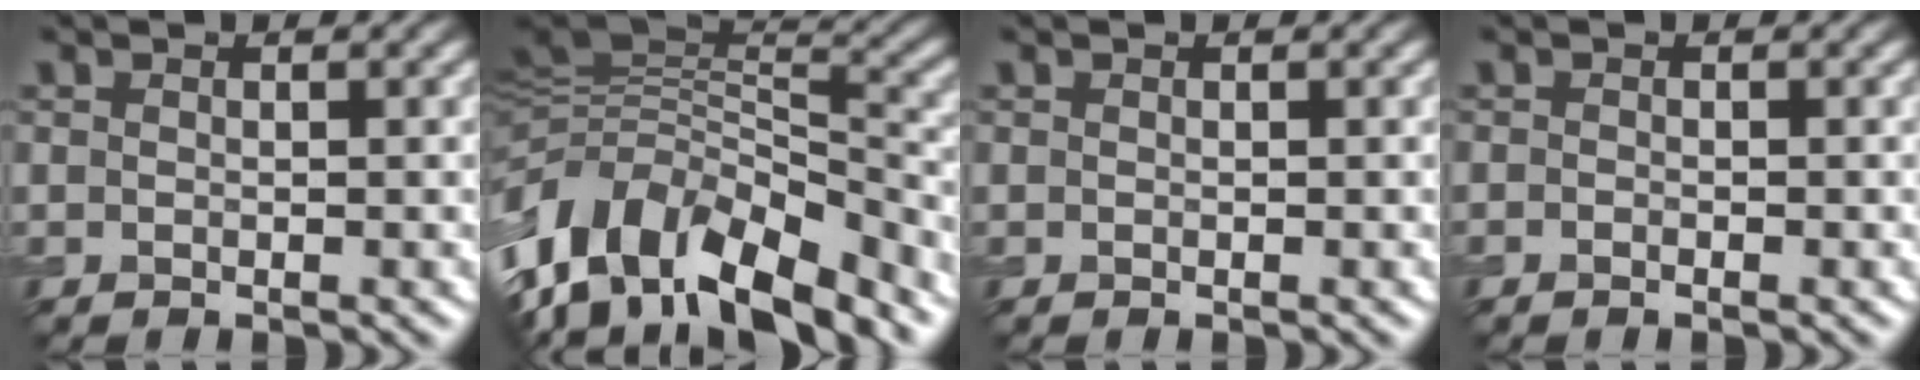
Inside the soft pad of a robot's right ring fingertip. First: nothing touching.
{"total": 11.8, "force": [-5.6, 6.5, 8.1], "torque": [-0.170, 0.022, -0.103]}
{"total": 0.0}
{"total": 0.0}